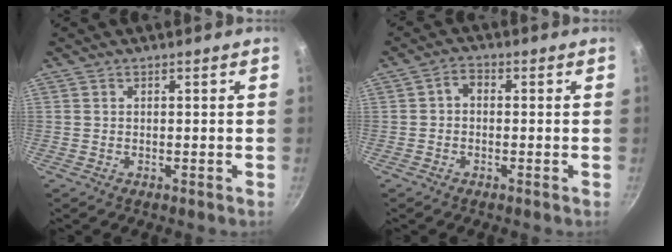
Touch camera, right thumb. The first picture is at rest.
{"total": 2.3, "force": [-0.4, 1.6, 1.5], "torque": [-0.028, 0.011, -0.013]}